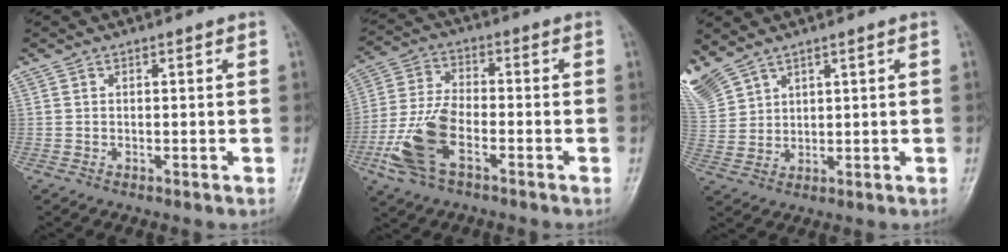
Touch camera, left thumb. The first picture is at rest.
{"total": 11.3, "force": [-4.5, 5.6, 8.8], "torque": [-0.193, 0.019, -0.089]}
{"total": 9.5, "force": [6.8, 4.9, 4.4], "torque": [-0.119, -0.005, 0.154]}